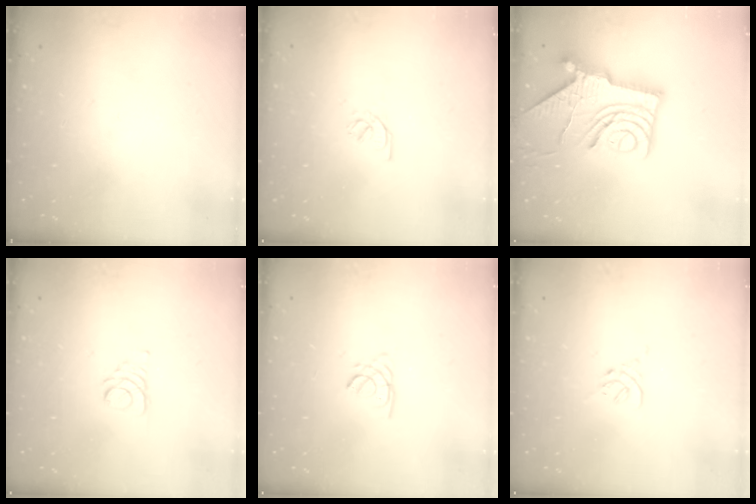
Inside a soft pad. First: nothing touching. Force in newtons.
{"total": 2.1, "press": 2.1, "slide": 0.2}
{"total": 13.7, "press": 13.6, "slide": 1.5}
{"total": 2.9, "press": 2.9, "slide": 0.3}
{"total": 1.5, "press": 1.5, "slide": 0.1}
{"total": 2.3, "press": 2.2, "slide": 0.5}